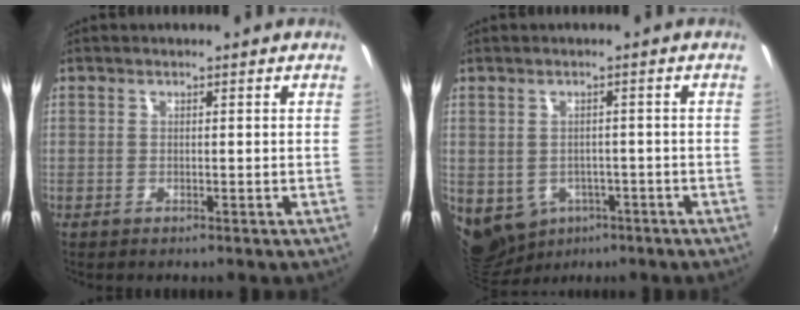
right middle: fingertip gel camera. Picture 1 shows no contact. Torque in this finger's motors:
{"motor_torque": [-0.12, -0.15, 0.00, 0.00]}